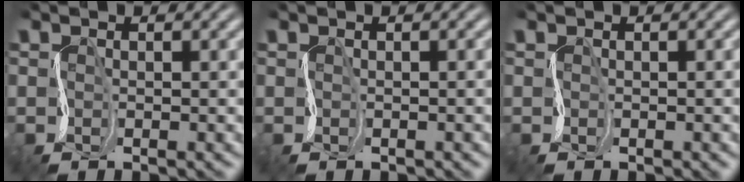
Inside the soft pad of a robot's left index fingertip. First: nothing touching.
{"total": 0.5, "force": [0.1, 0.4, 0.4], "torque": [0.007, 0.004, -0.006]}
{"total": 0.6, "force": [-0.4, 0.2, 0.5], "torque": [-0.002, 0.004, -0.002]}